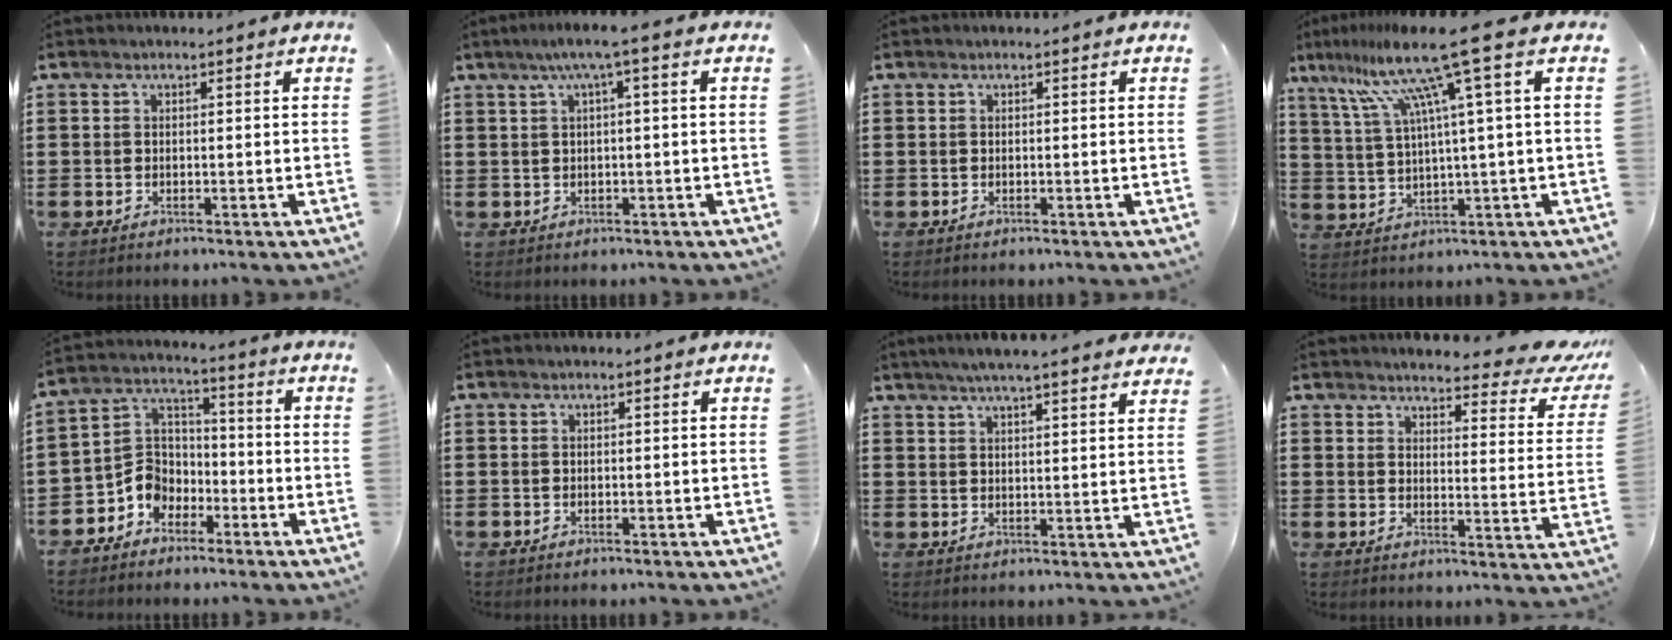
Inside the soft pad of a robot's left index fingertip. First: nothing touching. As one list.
[{"total": 3.0, "force": [0.4, -0.1, 2.9], "torque": [-0.056, 0.000, 0.003]}, {"total": 0.0}, {"total": 13.1, "force": [6.4, -0.9, 11.4], "torque": [-0.256, -0.027, 0.089]}, {"total": 6.2, "force": [-3.9, 4.8, 1.0], "torque": [-0.050, 0.008, -0.084]}, {"total": 0.0}, {"total": 4.4, "force": [4.0, -0.3, 1.8], "torque": [-0.047, -0.009, 0.070]}, {"total": 4.9, "force": [4.5, 0.7, 1.8], "torque": [-0.036, -0.042, 0.072]}]